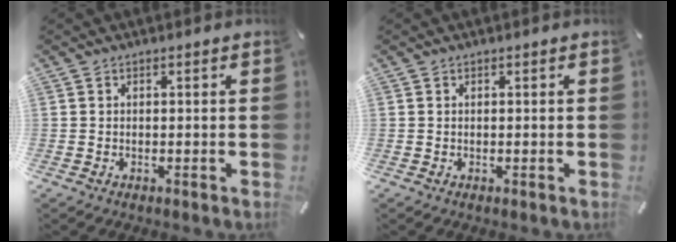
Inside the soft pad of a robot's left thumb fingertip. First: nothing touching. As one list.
[{"total": 0.0}]